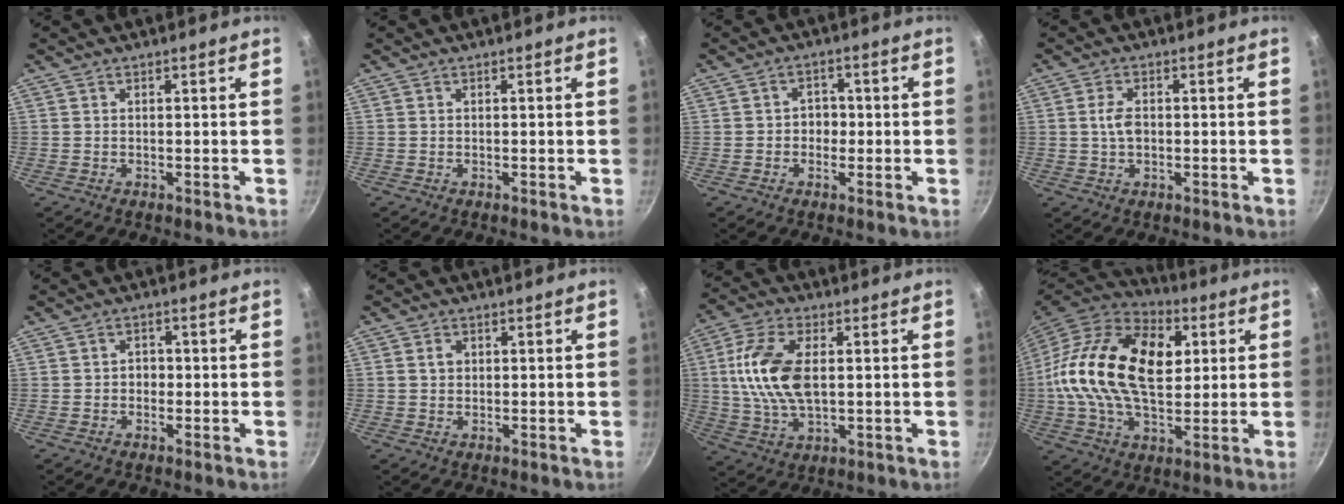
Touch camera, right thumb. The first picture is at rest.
{"total": 0.0}
{"total": 3.4, "force": [-0.5, 3.0, 1.5], "torque": [0.005, 0.009, -0.010]}
{"total": 3.4, "force": [0.1, 2.1, 2.7], "torque": [-0.048, 0.007, -0.002]}
{"total": 2.3, "force": [-0.4, 2.0, 1.1], "torque": [-0.002, 0.004, -0.008]}
{"total": 2.3, "force": [0.4, 1.9, 1.2], "torque": [-0.010, 0.005, 0.006]}
{"total": 13.5, "force": [1.7, 7.2, 11.3], "torque": [-0.217, 0.005, 0.029]}
{"total": 27.0, "force": [4.8, 16.5, 20.9], "torque": [-0.372, 0.018, 0.068]}